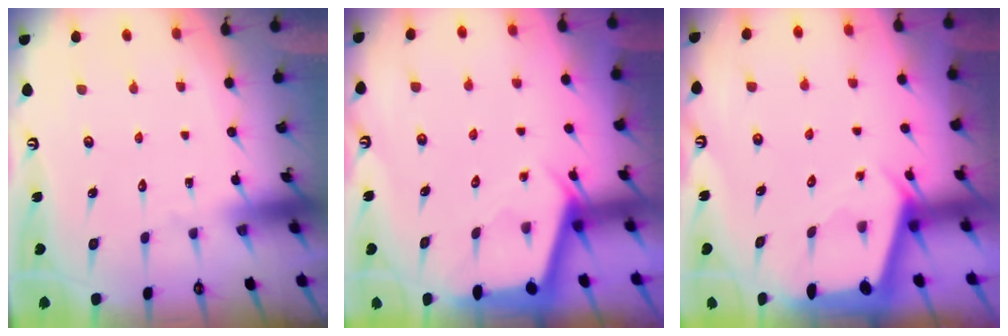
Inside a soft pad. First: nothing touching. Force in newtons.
{"total": 2.9, "press": 2.9, "slide": 0.3}
{"total": 2.5, "press": 2.5, "slide": 0.3}